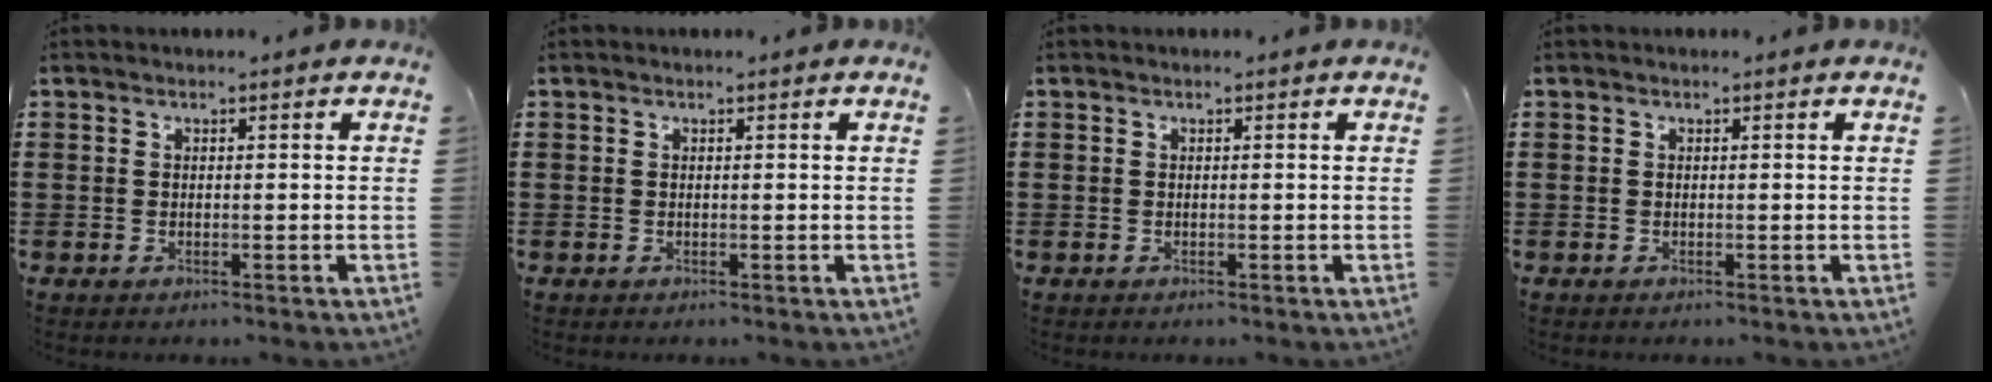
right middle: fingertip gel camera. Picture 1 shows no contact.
{"total": 0.0}
{"total": 0.0}
{"total": 0.0}